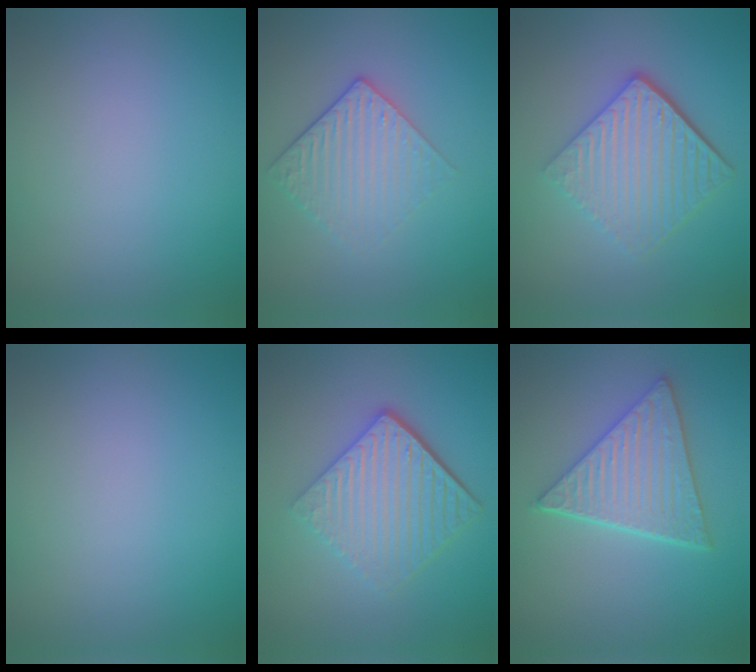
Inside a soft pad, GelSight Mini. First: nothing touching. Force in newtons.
{"total": 3.1, "press": 2.7, "slide": 1.7}
{"total": 5.9, "press": 4.0, "slide": 4.3}
{"total": 0.0}
{"total": 5.9, "press": 4.0, "slide": 4.3}
{"total": 5.6, "press": 4.5, "slide": 3.3}